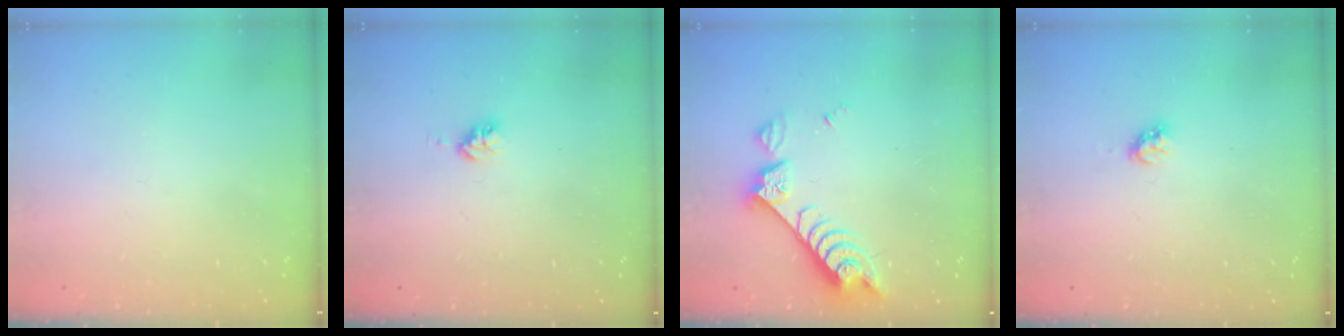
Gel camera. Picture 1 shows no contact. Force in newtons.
{"total": 3.7, "press": 3.7, "slide": 0.5}
{"total": 8.3, "press": 8.2, "slide": 1.3}
{"total": 2.8, "press": 2.8, "slide": 0.2}